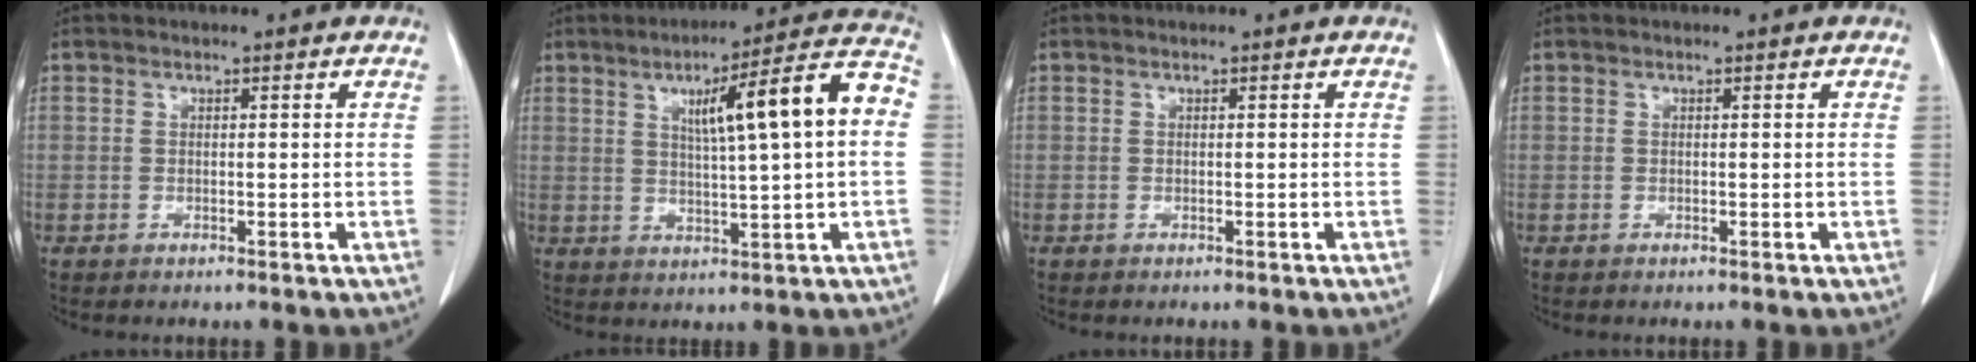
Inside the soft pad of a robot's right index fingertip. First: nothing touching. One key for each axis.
{"total": 13.3, "fx": 2.4, "fy": 0.6, "fz": 13.1, "tx": -0.189, "ty": 0.026, "tz": 0.035}
{"total": 0.0}
{"total": 0.0}